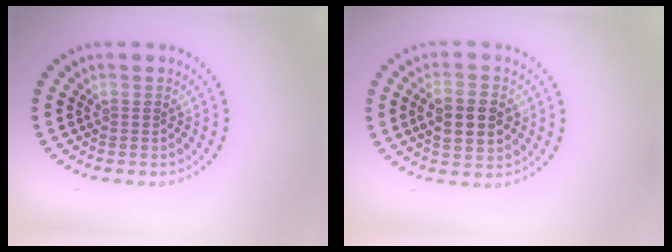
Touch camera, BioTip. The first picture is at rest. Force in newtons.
{"total": 3.9, "press": 3.9, "slide": 0.2}